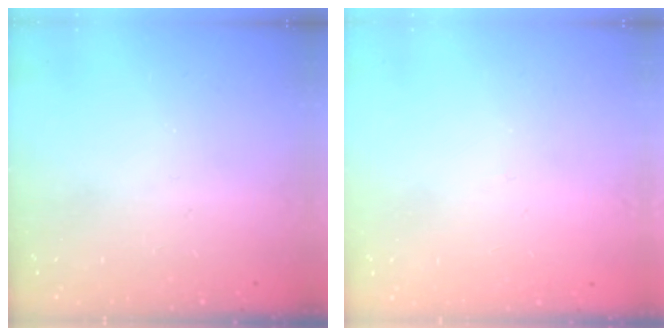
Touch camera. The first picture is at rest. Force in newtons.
{"total": 2.7, "press": 2.7, "slide": 0.3}